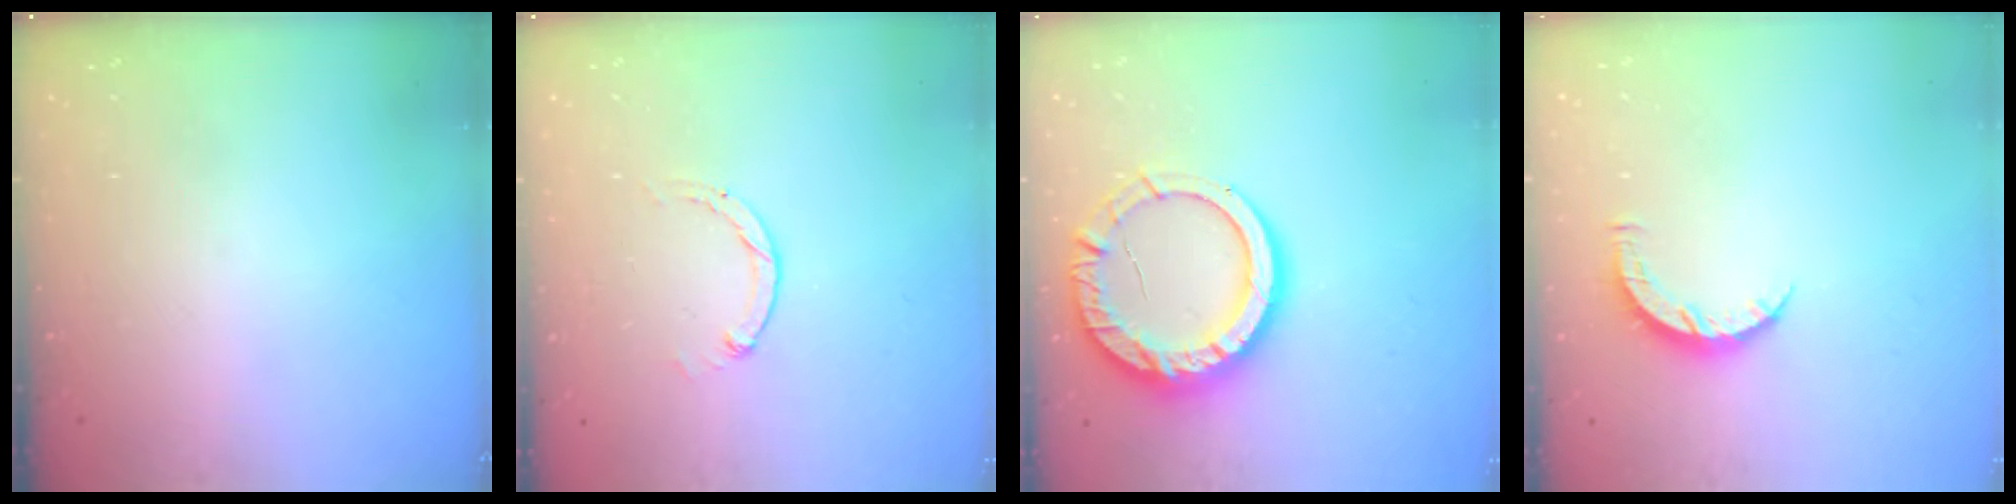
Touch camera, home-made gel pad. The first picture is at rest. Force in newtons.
{"total": 1.2, "press": 1.2, "slide": 0.3}
{"total": 16.2, "press": 16.0, "slide": 2.1}
{"total": 5.2, "press": 5.2, "slide": 0.5}